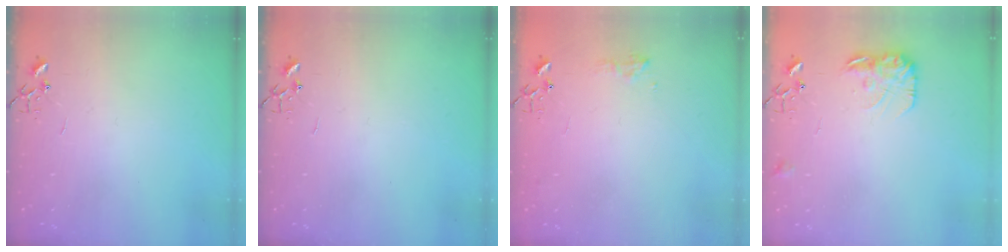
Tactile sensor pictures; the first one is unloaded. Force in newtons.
{"total": 0.0}
{"total": 7.6, "press": 7.6, "slide": 0.8}
{"total": 11.7, "press": 11.7, "slide": 0.4}